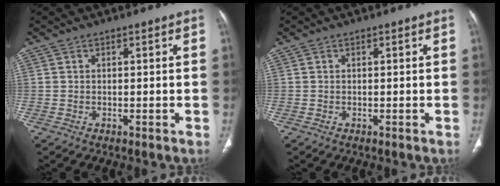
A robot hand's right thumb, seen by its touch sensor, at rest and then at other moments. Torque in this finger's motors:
{"motor_torque": [0.00, 0.04, 0.00, 0.00, 0.00]}